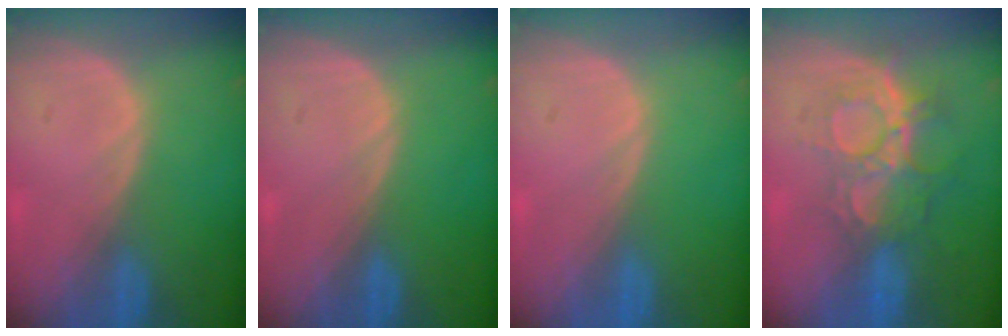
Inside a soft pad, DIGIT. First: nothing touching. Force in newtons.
{"total": 0.0}
{"total": 0.0}
{"total": 9.4, "press": 8.0, "slide": 5.0}